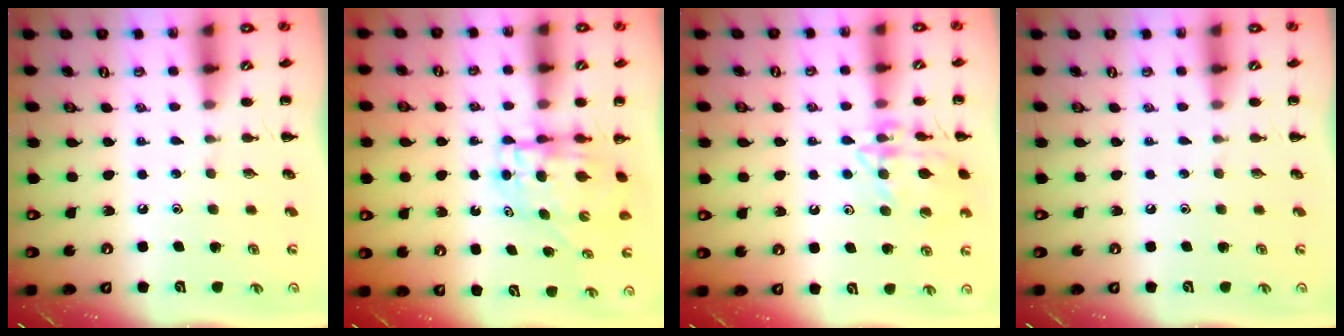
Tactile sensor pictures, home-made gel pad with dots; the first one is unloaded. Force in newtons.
{"total": 5.9, "press": 5.8, "slide": 1.0}
{"total": 14.8, "press": 14.8, "slide": 0.9}
{"total": 0.0}